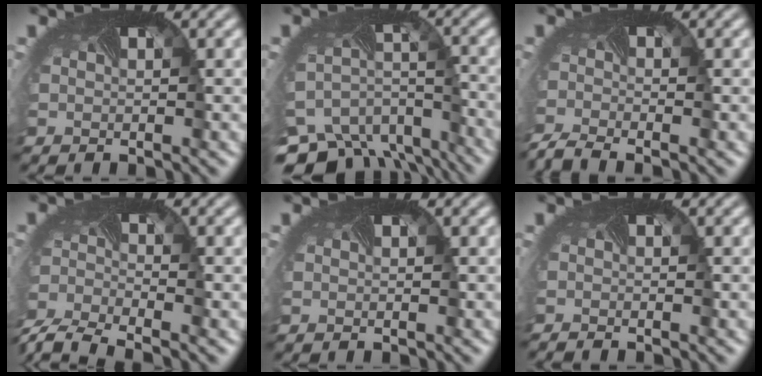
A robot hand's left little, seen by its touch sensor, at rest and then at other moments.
{"total": 12.1, "force": [-9.9, 5.6, 4.1], "torque": [-0.076, -0.025, -0.126]}
{"total": 3.1, "force": [-2.9, 0.2, 0.9], "torque": [-0.026, -0.020, -0.064]}
{"total": 6.7, "force": [-6.1, 1.5, 2.5], "torque": [-0.070, -0.041, -0.109]}
{"total": 0.0}
{"total": 1.1, "force": [-1.1, -0.3, 0.0], "torque": [-0.003, -0.013, -0.018]}